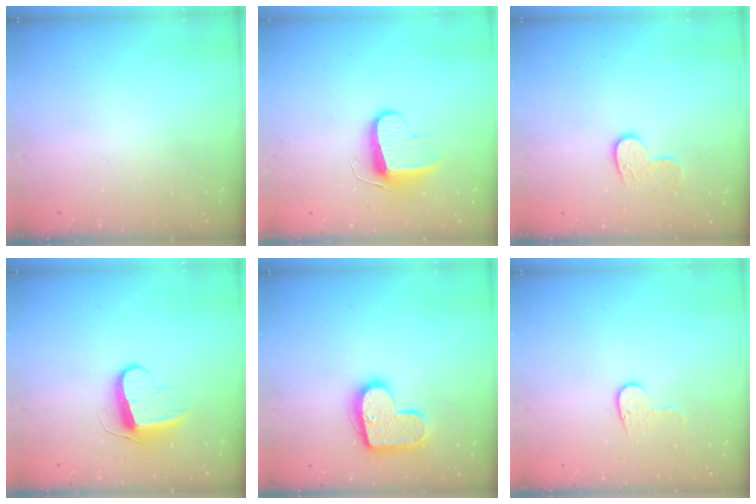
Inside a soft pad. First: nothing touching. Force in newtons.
{"total": 9.4, "press": 9.4, "slide": 0.2}
{"total": 8.0, "press": 8.0, "slide": 0.4}
{"total": 9.9, "press": 9.9, "slide": 0.2}
{"total": 14.4, "press": 14.4, "slide": 0.7}
{"total": 5.3, "press": 5.2, "slide": 0.5}